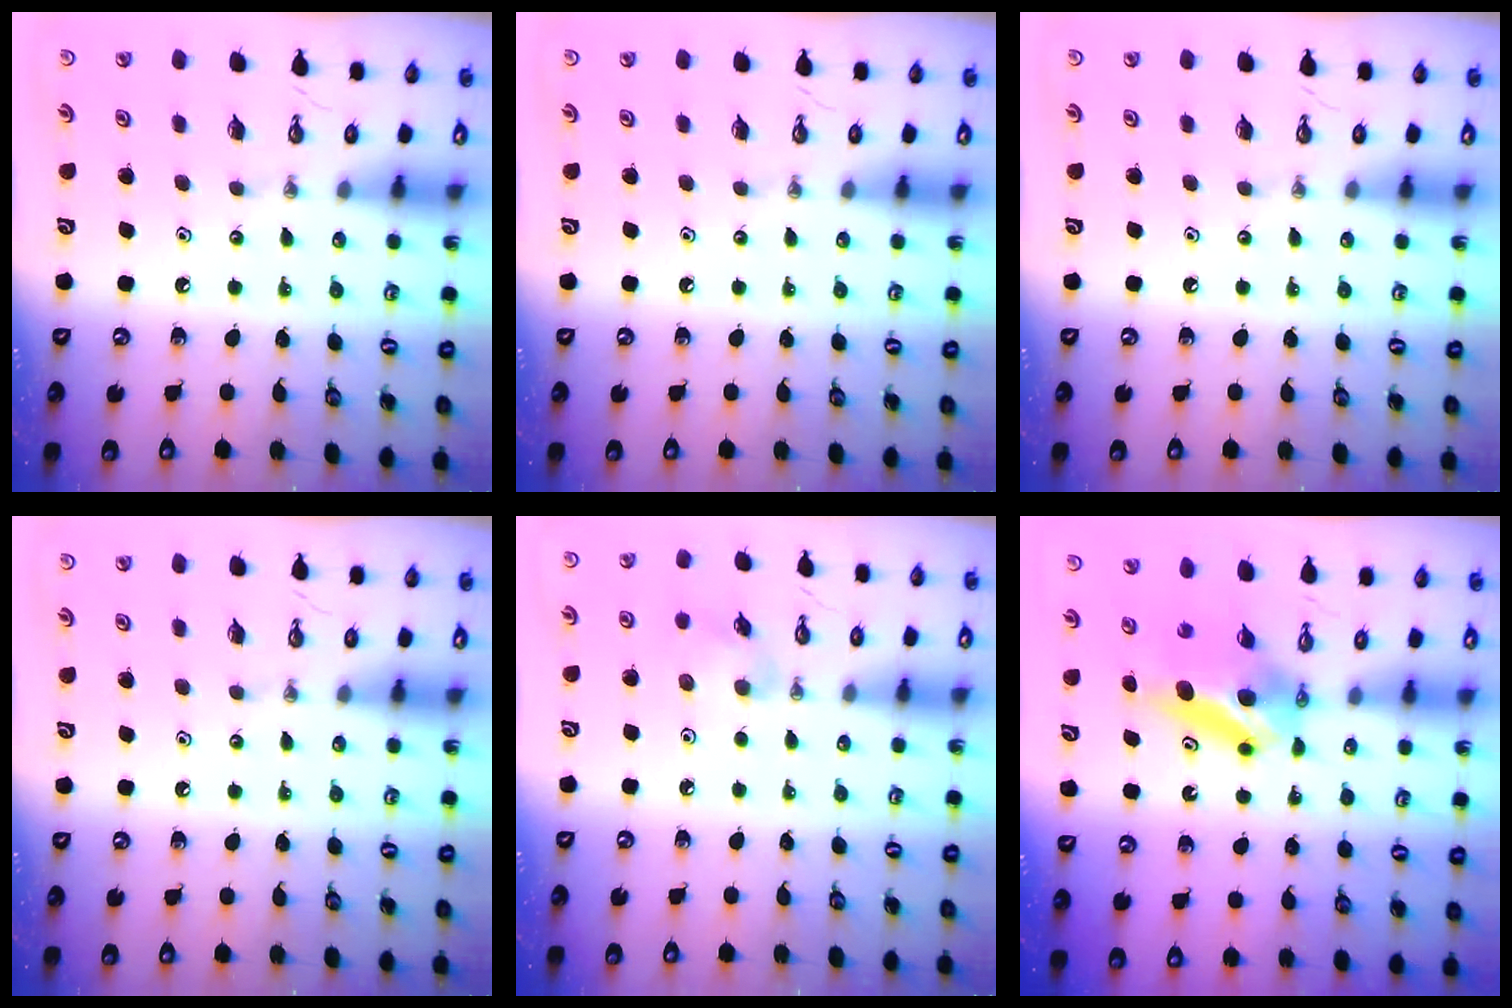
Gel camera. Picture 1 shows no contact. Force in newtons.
{"total": 0.0}
{"total": 0.0}
{"total": 0.0}
{"total": 5.3, "press": 5.3, "slide": 0.6}
{"total": 6.6, "press": 6.2, "slide": 2.1}